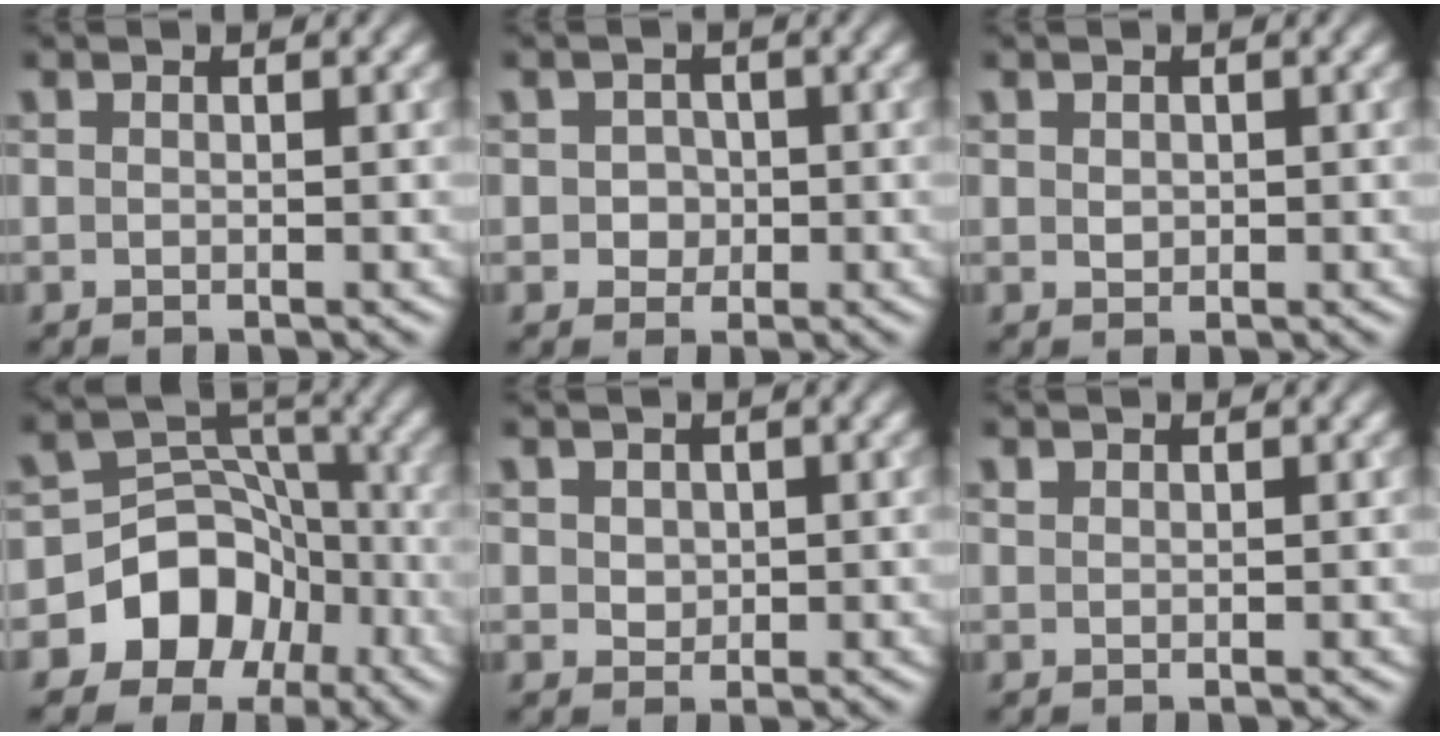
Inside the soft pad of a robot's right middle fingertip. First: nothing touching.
{"total": 1.6, "force": [0.0, 1.5, 0.5], "torque": [0.004, -0.002, -0.001]}
{"total": 0.9, "force": [0.3, 0.8, 0.3], "torque": [-0.004, -0.002, 0.006]}
{"total": 8.4, "force": [-4.4, 6.7, 2.7], "torque": [-0.026, 0.018, -0.088]}
{"total": 1.4, "force": [0.4, 1.2, 0.6], "torque": [-0.010, 0.002, 0.010]}
{"total": 0.5, "force": [0.4, 0.3, 0.0], "torque": [-0.001, 0.000, 0.012]}